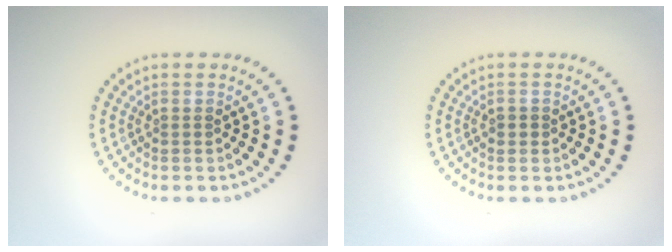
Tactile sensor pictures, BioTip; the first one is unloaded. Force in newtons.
{"total": 0.8, "press": 0.8, "slide": 0.1}